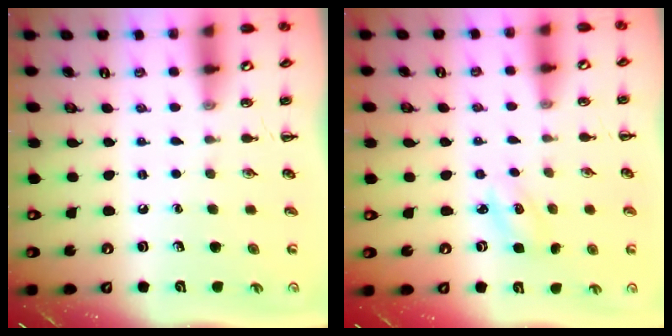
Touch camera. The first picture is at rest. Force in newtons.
{"total": 3.5, "press": 3.3, "slide": 1.1}